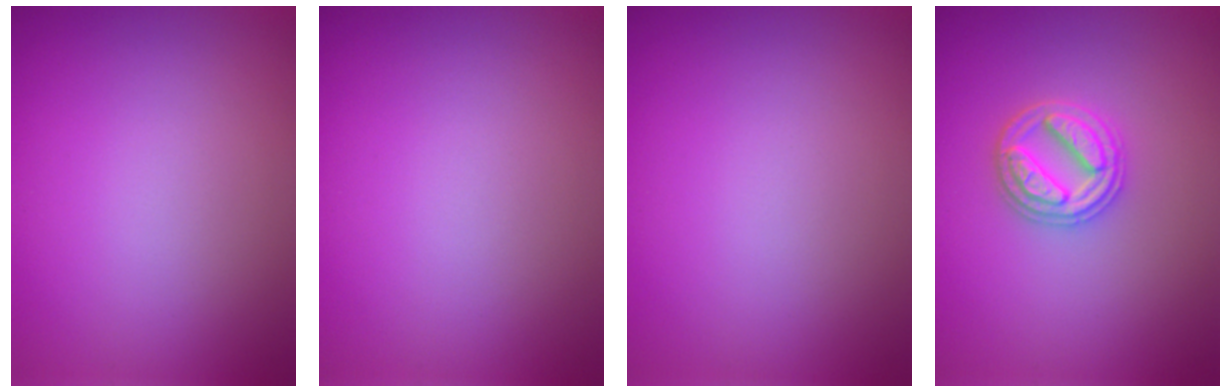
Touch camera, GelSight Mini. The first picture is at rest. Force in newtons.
{"total": 0.0}
{"total": 0.0}
{"total": 3.1, "press": 3.1, "slide": 0.4}